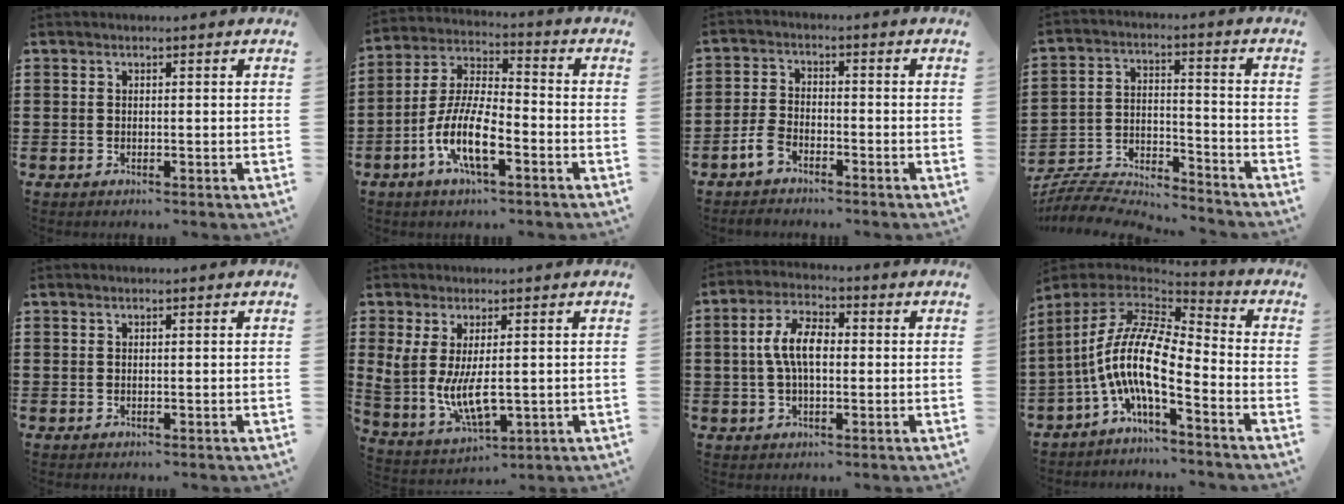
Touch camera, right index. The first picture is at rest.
{"total": 10.1, "force": [-4.5, 3.6, 8.3], "torque": [-0.198, -0.006, -0.091]}
{"total": 2.7, "force": [-1.8, 1.4, 1.5], "torque": [-0.036, 0.000, -0.037]}
{"total": 6.6, "force": [-6.4, 1.0, 1.2], "torque": [-0.035, 0.000, -0.132]}
{"total": 0.0}
{"total": 7.8, "force": [0.4, 3.4, 7.0], "torque": [-0.158, -0.009, 0.008]}
{"total": 6.8, "force": [0.0, 3.3, 6.0], "torque": [-0.136, 0.005, -0.009]}
{"total": 12.0, "force": [-3.0, 3.7, 11.1], "torque": [-0.254, -0.024, -0.075]}